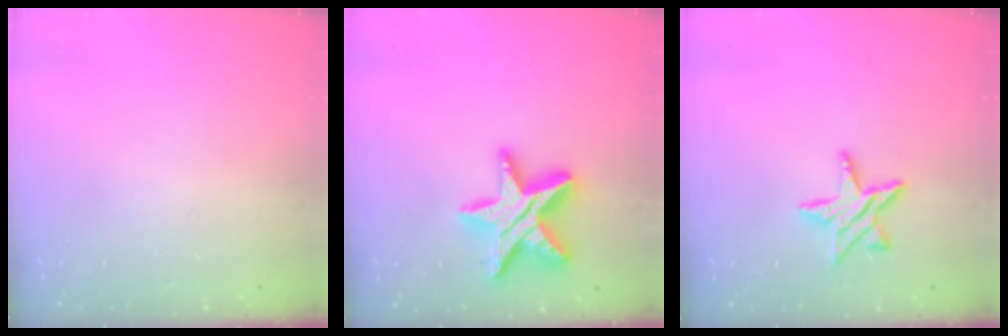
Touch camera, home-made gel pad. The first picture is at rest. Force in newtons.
{"total": 16.7, "press": 16.6, "slide": 1.5}
{"total": 10.0, "press": 10.0, "slide": 0.6}